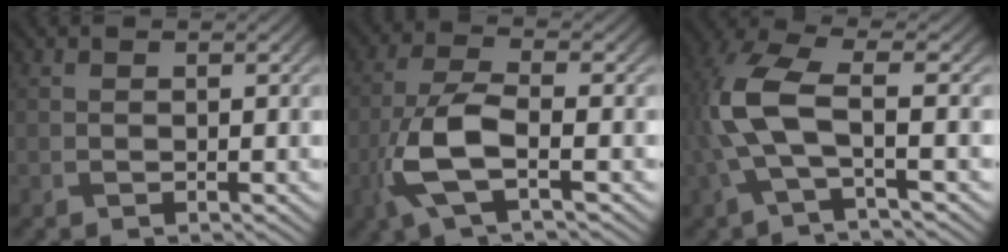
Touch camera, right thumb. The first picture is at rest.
{"total": 8.1, "force": [-3.1, 2.9, 6.9], "torque": [-0.166, -0.001, -0.071]}
{"total": 8.8, "force": [-1.1, 3.0, 8.2], "torque": [-0.203, 0.012, -0.032]}